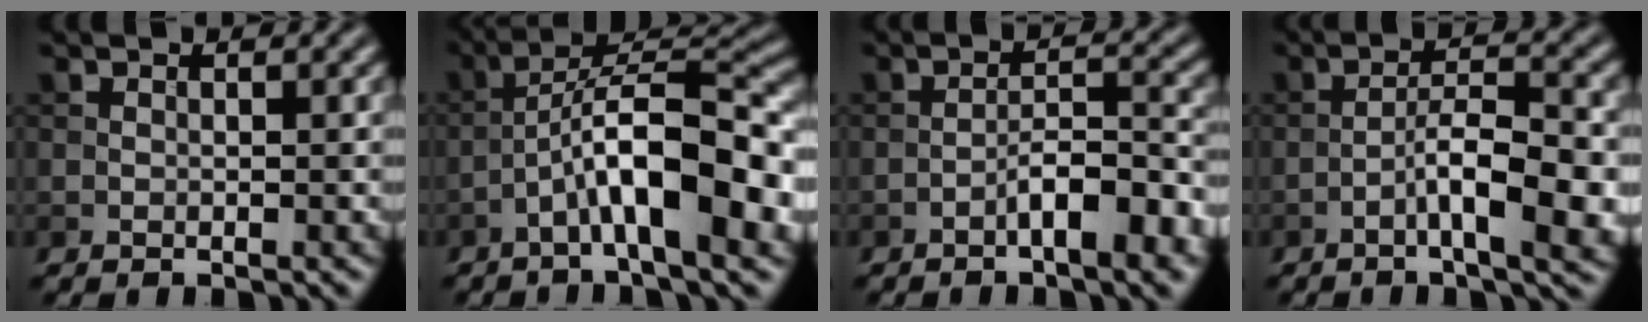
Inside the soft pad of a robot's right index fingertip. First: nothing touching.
{"total": 9.8, "force": [-3.4, 2.5, 8.8], "torque": [-0.142, 0.026, -0.059]}
{"total": 5.6, "force": [-2.8, 1.3, 4.7], "torque": [-0.075, 0.012, -0.046]}
{"total": 6.9, "force": [-2.6, 1.6, 6.1], "torque": [-0.102, 0.013, -0.045]}